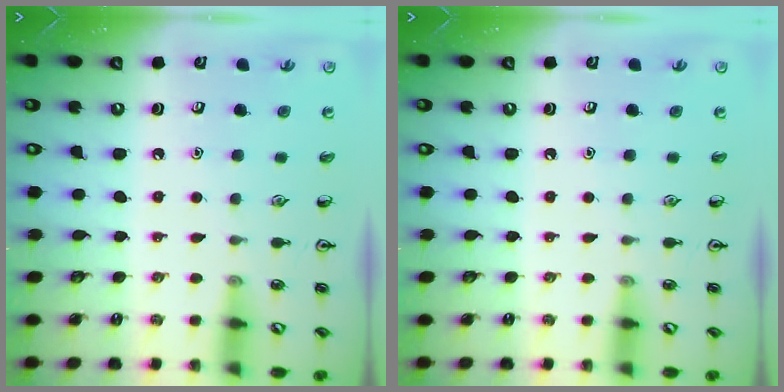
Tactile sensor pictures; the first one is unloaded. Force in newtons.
{"total": 0.0}